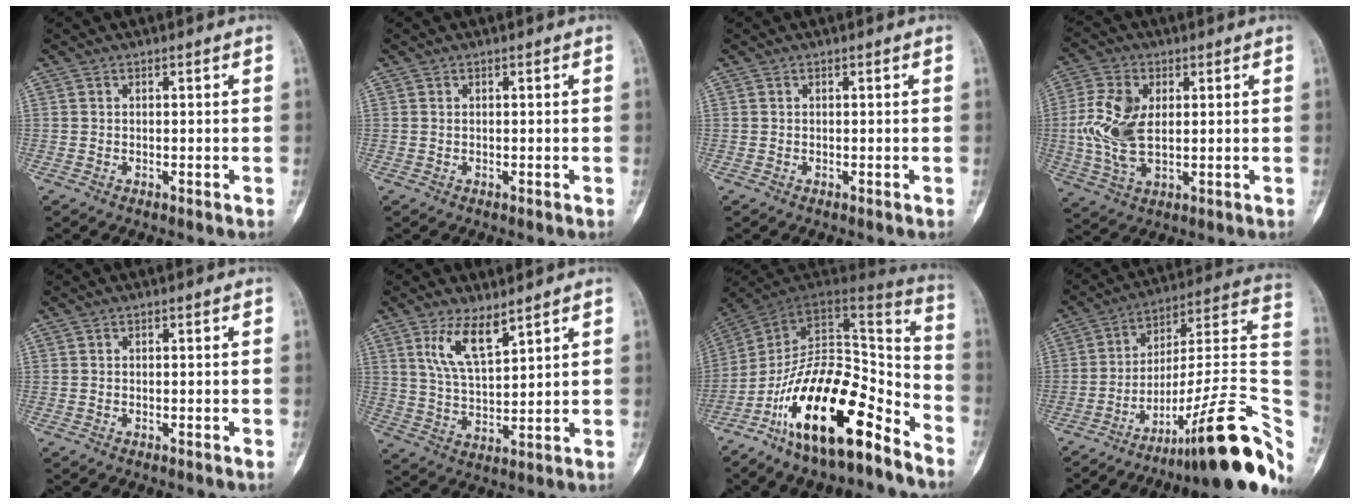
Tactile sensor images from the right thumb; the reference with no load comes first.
{"total": 0.0}
{"total": 0.0}
{"total": 11.0, "force": [1.0, 6.4, 8.9], "torque": [-0.190, 0.000, 0.023]}
{"total": 0.0}
{"total": 7.8, "force": [4.9, 2.6, 5.5], "torque": [-0.100, -0.034, 0.102]}
{"total": 24.3, "force": [-14.3, 9.5, 17.3], "torque": [-0.277, 0.096, -0.240]}
{"total": 26.1, "force": [-12.6, 6.2, 22.0], "torque": [-0.232, 0.093, -0.181]}